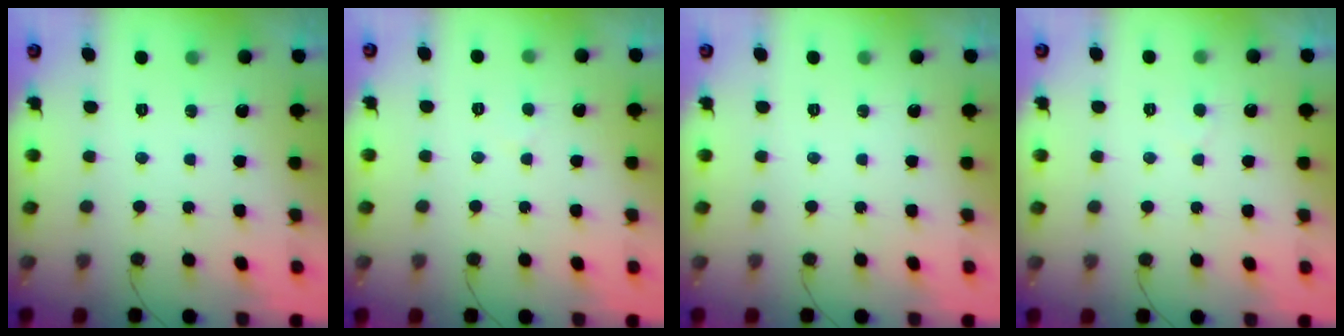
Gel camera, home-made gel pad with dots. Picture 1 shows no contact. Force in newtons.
{"total": 1.3, "press": 1.3, "slide": 0.1}
{"total": 0.0}
{"total": 2.8, "press": 2.8, "slide": 0.3}